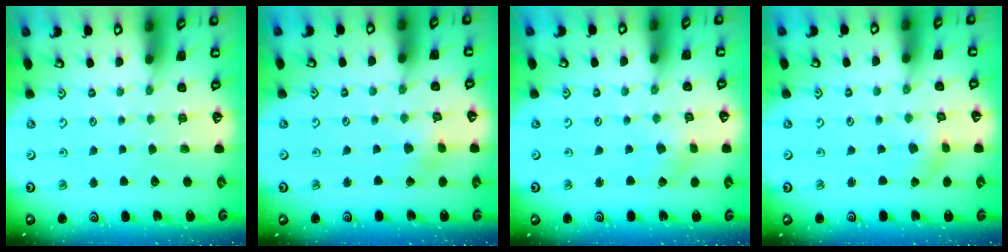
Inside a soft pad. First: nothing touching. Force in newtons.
{"total": 2.8, "press": 2.8, "slide": 0.3}
{"total": 1.8, "press": 1.8, "slide": 0.3}
{"total": 0.0}